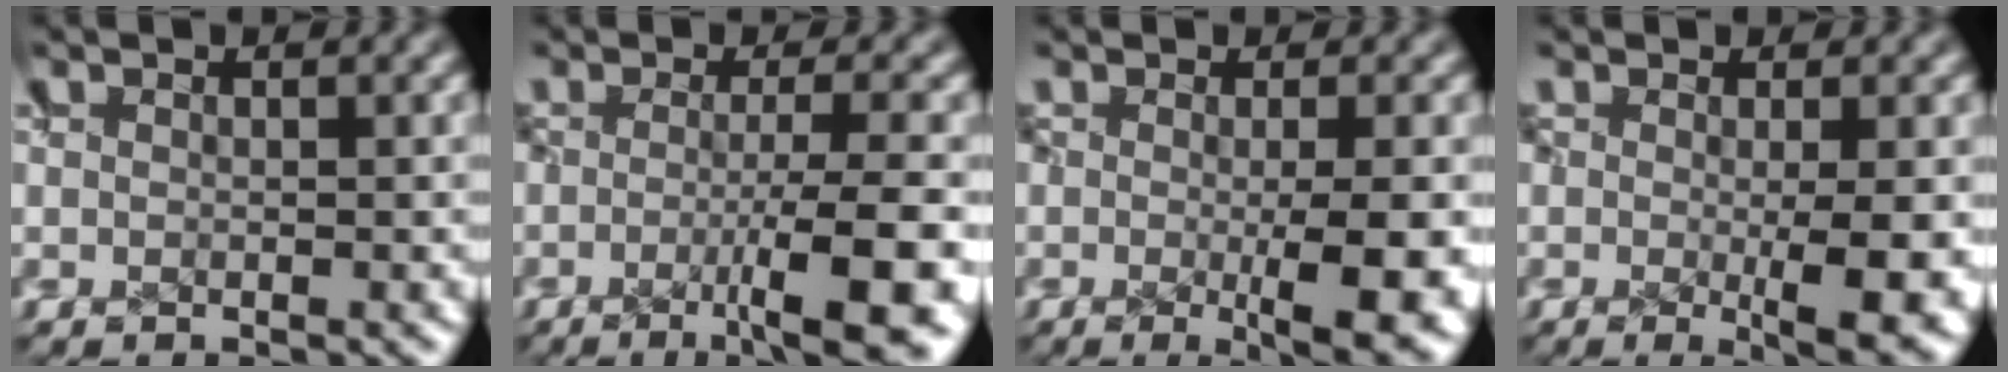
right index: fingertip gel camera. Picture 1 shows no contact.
{"total": 6.2, "force": [-4.0, 0.7, 4.7], "torque": [-0.031, 0.000, -0.060]}
{"total": 5.8, "force": [-2.7, 1.5, 4.8], "torque": [-0.046, -0.014, -0.032]}
{"total": 5.0, "force": [-2.0, 1.1, 4.4], "torque": [-0.044, -0.016, -0.020]}